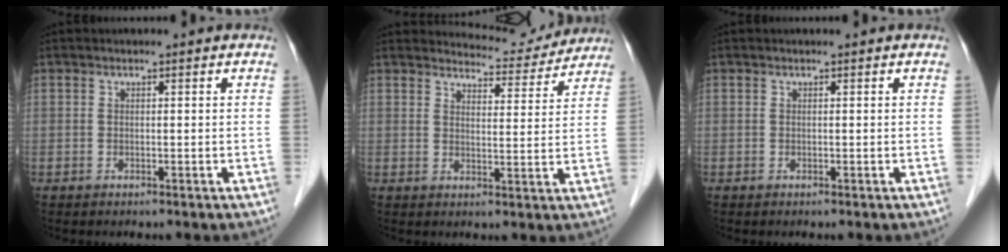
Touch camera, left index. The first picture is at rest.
{"total": 7.2, "force": [7.1, 1.0, -0.4], "torque": [0.007, -0.011, 0.083]}
{"total": 0.0}